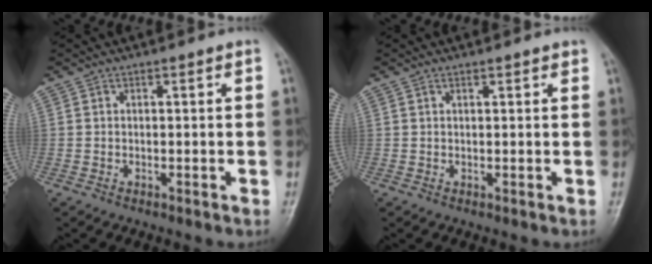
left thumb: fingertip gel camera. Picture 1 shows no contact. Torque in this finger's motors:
{"motor_torque": [-0.13, -0.01, -0.01, 0.10, -0.03]}